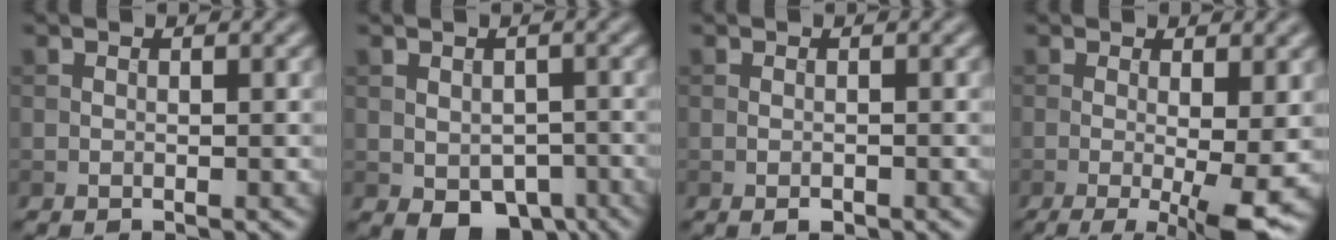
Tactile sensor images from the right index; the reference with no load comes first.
{"total": 5.0, "force": [-2.2, 3.1, 3.2], "torque": [-0.045, -0.015, -0.028]}
{"total": 0.8, "force": [-0.4, 0.3, 0.6], "torque": [-0.011, -0.001, -0.007]}
{"total": 7.9, "force": [-1.8, 1.9, 7.5], "torque": [-0.116, -0.019, -0.021]}